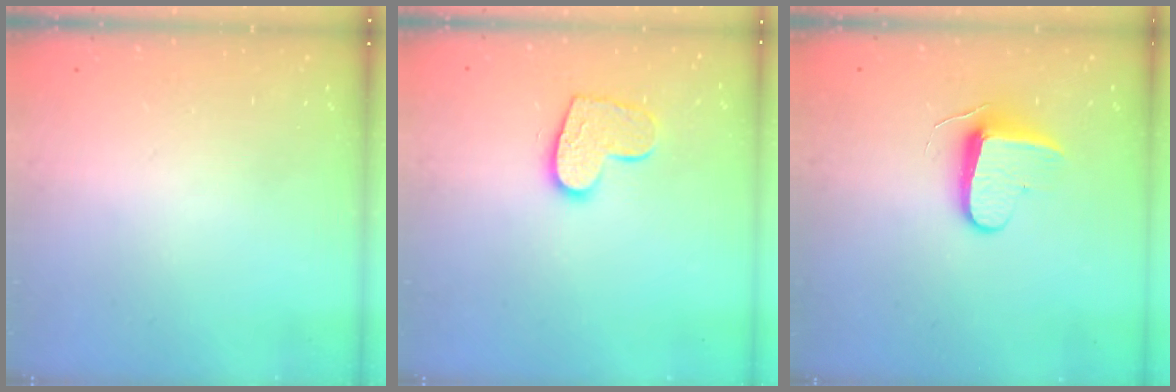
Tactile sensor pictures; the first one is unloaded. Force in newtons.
{"total": 11.7, "press": 11.7, "slide": 0.8}
{"total": 8.7, "press": 8.7, "slide": 0.5}